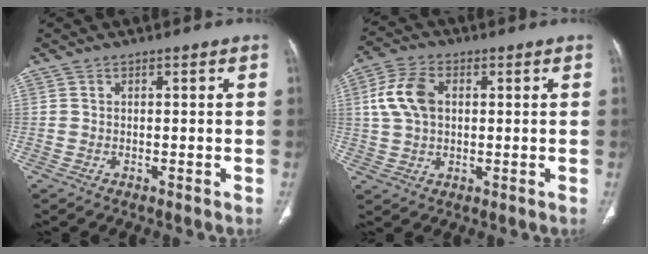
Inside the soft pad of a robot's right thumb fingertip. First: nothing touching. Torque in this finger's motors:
{"motor_torque": [-0.44, 0.51, 0.26, -0.15, 0.08]}